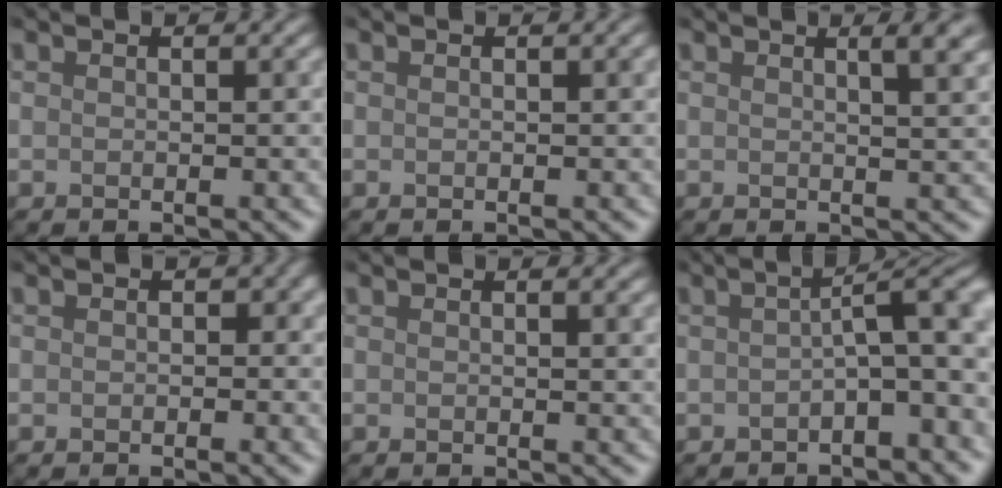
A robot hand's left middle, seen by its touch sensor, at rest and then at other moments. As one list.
[{"total": 0.0}, {"total": 3.5, "force": [1.2, 1.3, 3.0], "torque": [-0.017, 0.022, -0.007]}, {"total": 0.8, "force": [-0.2, 0.7, 0.2], "torque": [0.009, 0.003, -0.007]}, {"total": 0.6, "force": [0.4, 0.1, 0.4], "torque": [-0.003, -0.004, -0.002]}, {"total": 4.8, "force": [-1.1, 1.1, 4.5], "torque": [-0.054, 0.015, -0.026]}]